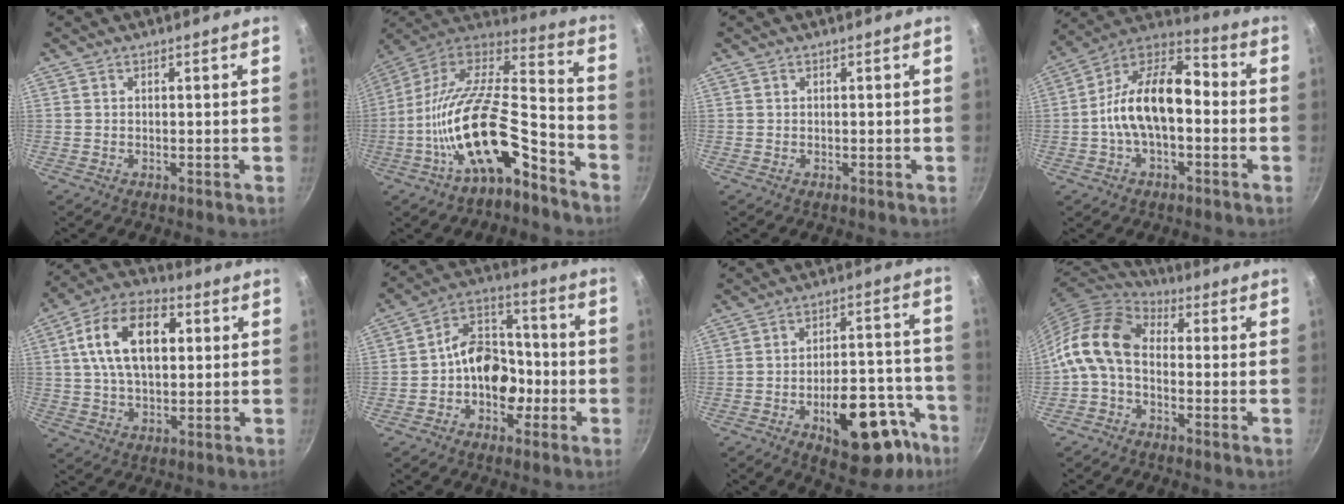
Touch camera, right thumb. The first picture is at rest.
{"total": 22.1, "force": [-10.6, 8.6, 17.4], "torque": [-0.291, 0.074, -0.199]}
{"total": 0.0}
{"total": 16.6, "force": [-1.7, 9.2, 13.7], "torque": [-0.220, 0.052, -0.050]}
{"total": 16.3, "force": [3.6, 9.7, 12.5], "torque": [-0.197, 0.015, 0.051]}
{"total": 12.5, "force": [-2.7, 9.3, 7.9], "torque": [-0.071, 0.055, -0.058]}
{"total": 20.4, "force": [-9.8, 9.9, 14.9], "torque": [-0.137, 0.062, -0.124]}
{"total": 13.1, "force": [-1.5, 8.8, 9.6], "torque": [-0.182, 0.042, -0.054]}